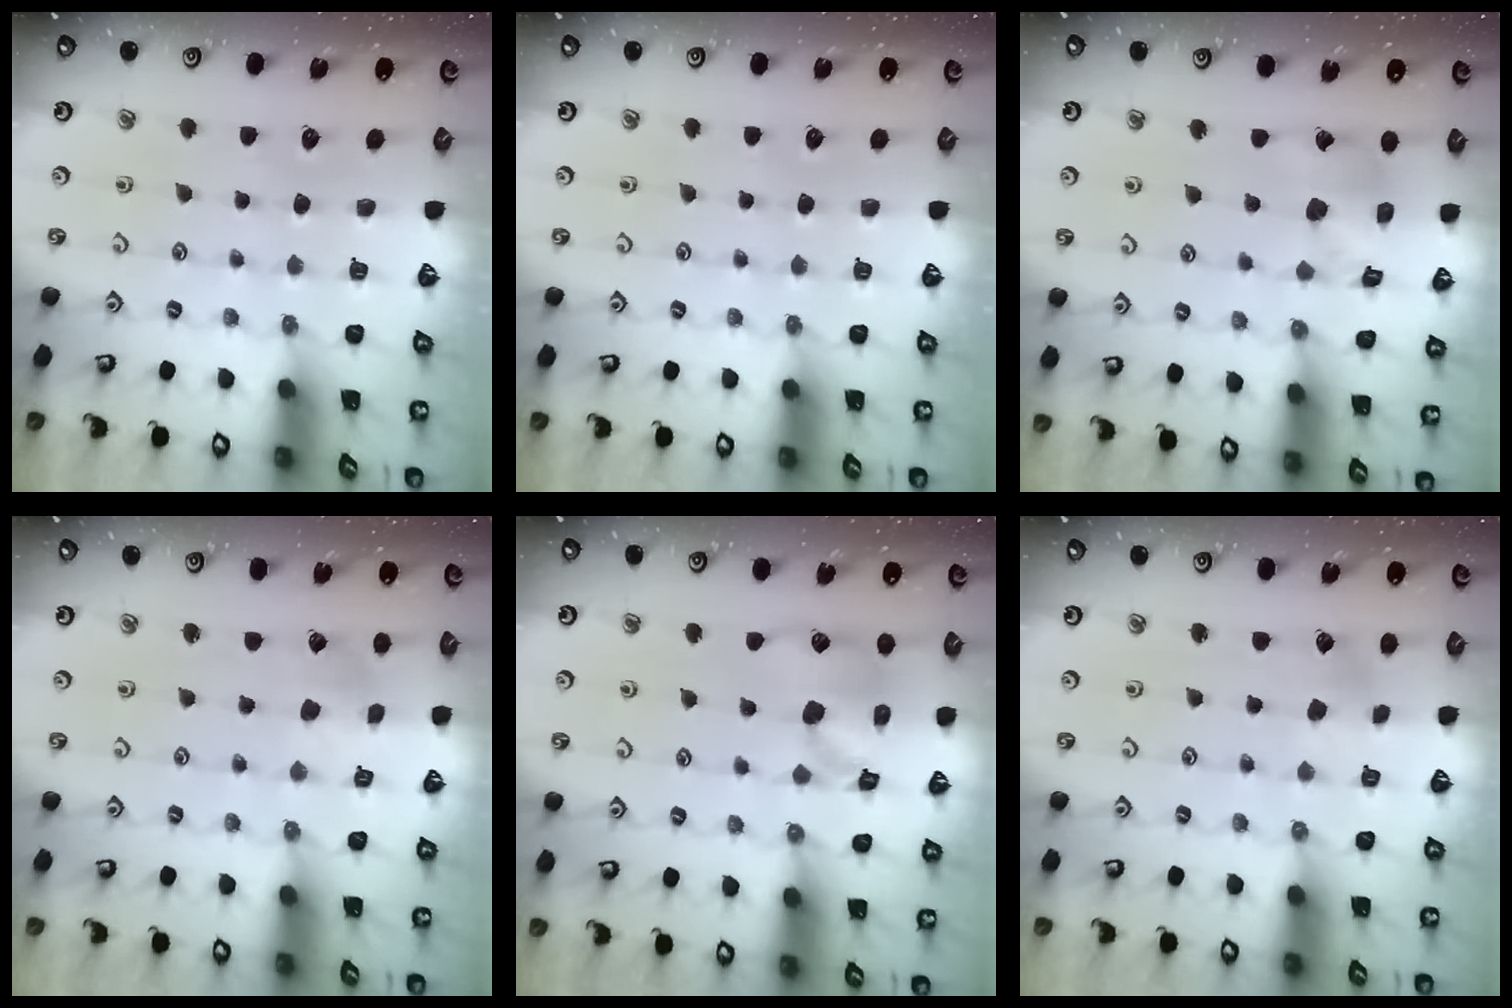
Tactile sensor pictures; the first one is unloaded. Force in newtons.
{"total": 0.0}
{"total": 11.2, "press": 11.1, "slide": 1.2}
{"total": 2.0, "press": 2.0, "slide": 0.3}
{"total": 15.3, "press": 15.1, "slide": 2.1}
{"total": 2.2, "press": 2.2, "slide": 0.3}